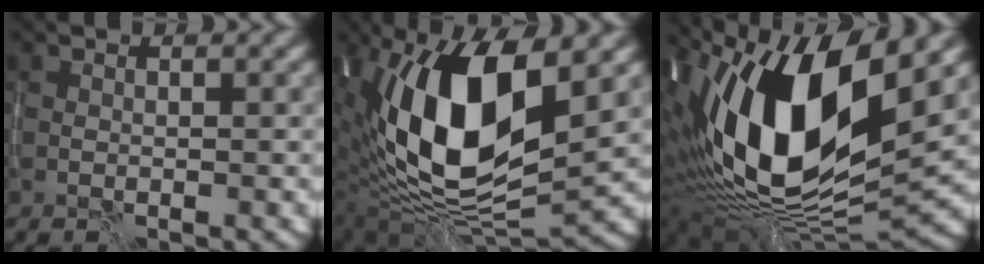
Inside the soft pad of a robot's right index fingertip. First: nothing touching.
{"total": 13.2, "force": [2.5, 5.7, 11.6], "torque": [-0.207, -0.001, 0.041]}
{"total": 15.8, "force": [3.3, 6.8, 13.9], "torque": [-0.263, -0.005, 0.057]}